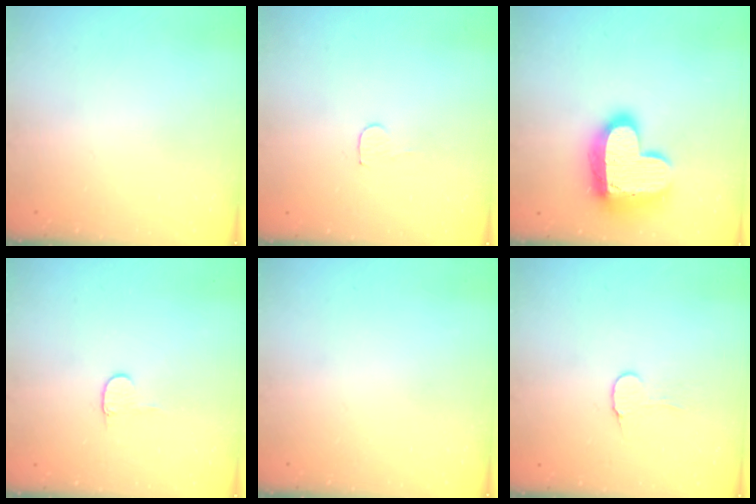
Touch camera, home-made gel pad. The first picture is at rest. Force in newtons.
{"total": 3.7, "press": 3.7, "slide": 0.3}
{"total": 17.8, "press": 17.8, "slide": 1.5}
{"total": 4.0, "press": 4.0, "slide": 0.4}
{"total": 0.0}
{"total": 6.1, "press": 6.1, "slide": 0.5}